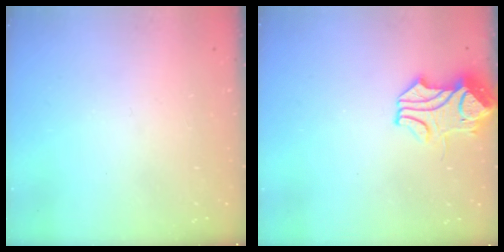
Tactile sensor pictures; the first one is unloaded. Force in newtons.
{"total": 2.0, "press": 1.9, "slide": 0.6}